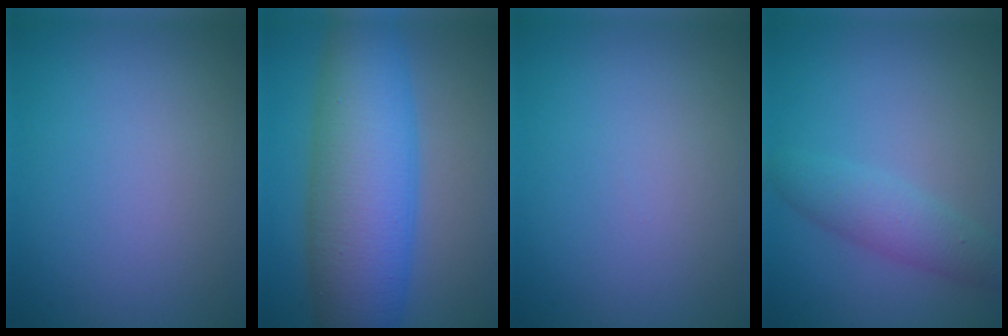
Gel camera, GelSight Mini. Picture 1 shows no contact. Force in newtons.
{"total": 10.4, "press": 10.4, "slide": 0.1}
{"total": 0.0}
{"total": 3.0, "press": 3.0, "slide": 0.1}